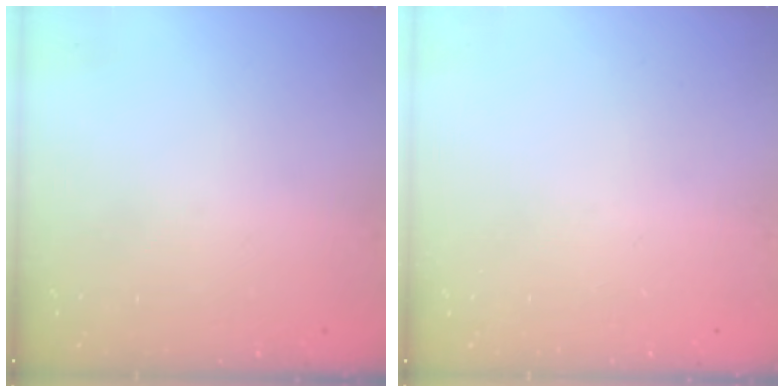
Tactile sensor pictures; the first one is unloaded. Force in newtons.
{"total": 0.0}